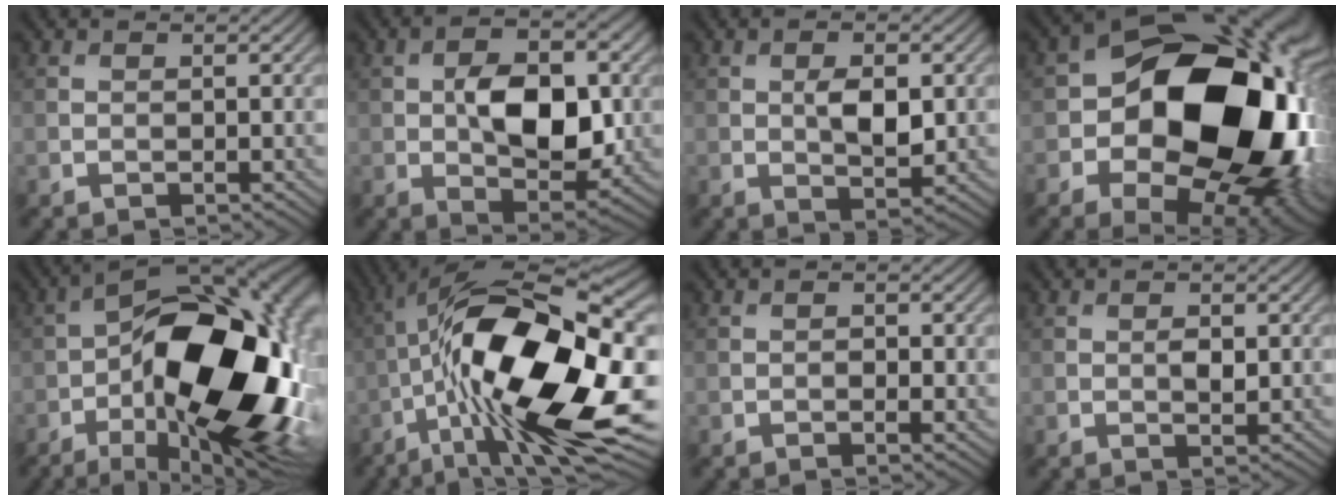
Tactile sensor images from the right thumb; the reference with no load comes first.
{"total": 9.9, "force": [0.4, 5.5, 8.2], "torque": [-0.139, -0.006, 0.007]}
{"total": 4.5, "force": [0.4, 2.1, 4.0], "torque": [-0.074, -0.004, 0.010]}
{"total": 22.1, "force": [-1.4, 15.2, 15.9], "torque": [-0.248, -0.035, 0.007]}
{"total": 22.6, "force": [-4.8, 10.2, 19.6], "torque": [-0.296, -0.006, -0.086]}
{"total": 20.7, "force": [-3.6, 7.5, 18.9], "torque": [-0.345, 0.007, -0.063]}
{"total": 1.4, "force": [-0.2, 0.5, 1.3], "torque": [-0.018, -0.001, -0.004]}
{"total": 1.7, "force": [0.2, 0.8, 1.5], "torque": [-0.026, -0.003, 0.004]}